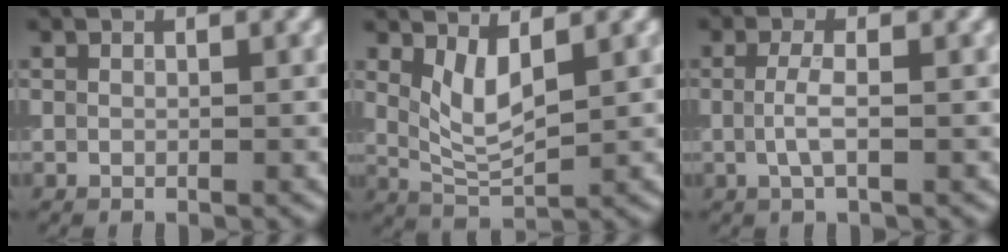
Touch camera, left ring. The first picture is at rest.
{"total": 3.4, "force": [1.4, 1.2, 2.9], "torque": [-0.068, -0.011, 0.033]}
{"total": 2.1, "force": [-0.2, 0.5, 2.0], "torque": [-0.043, -0.002, -0.004]}